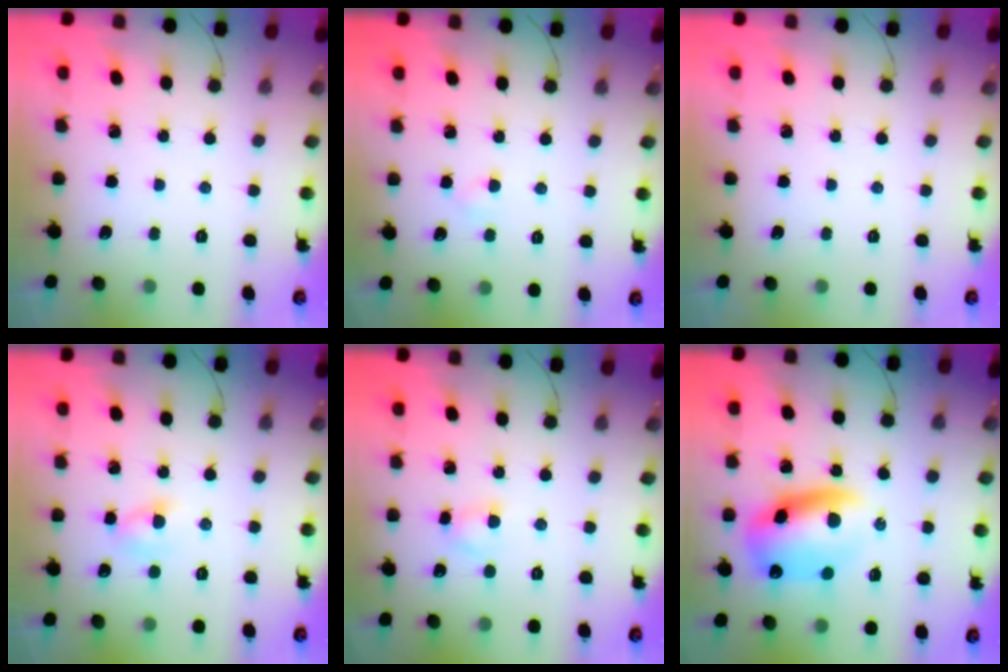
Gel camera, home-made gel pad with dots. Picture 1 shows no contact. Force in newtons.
{"total": 2.4, "press": 2.3, "slide": 0.8}
{"total": 0.0}
{"total": 2.8, "press": 2.6, "slide": 1.1}
{"total": 3.3, "press": 3.0, "slide": 1.3}
{"total": 13.3, "press": 12.9, "slide": 3.4}